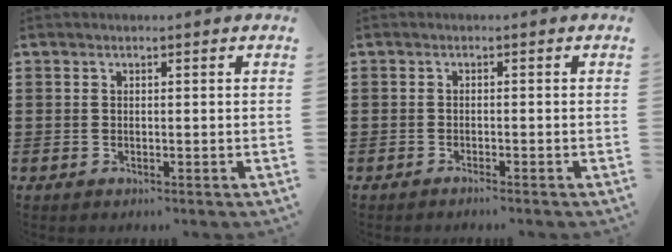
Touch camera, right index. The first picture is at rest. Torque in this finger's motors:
{"motor_torque": [-1.05, 1.09, -0.48, -0.04]}